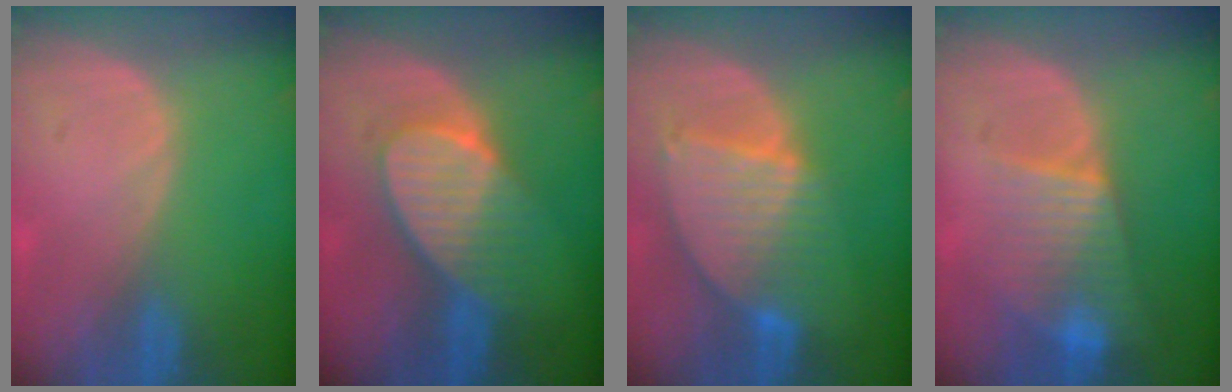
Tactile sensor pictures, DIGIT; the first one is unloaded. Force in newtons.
{"total": 7.5, "press": 7.4, "slide": 1.3}
{"total": 8.6, "press": 7.5, "slide": 4.1}
{"total": 7.3, "press": 7.0, "slide": 2.2}